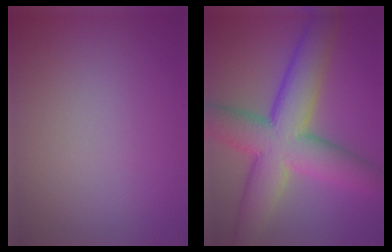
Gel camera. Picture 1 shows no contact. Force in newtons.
{"total": 10.9, "press": 10.9, "slide": 0.3}